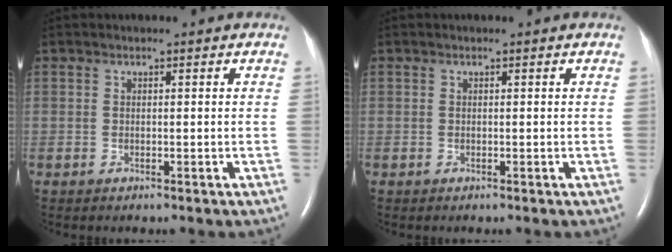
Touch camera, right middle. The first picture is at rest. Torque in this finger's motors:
{"motor_torque": [-0.01, -0.02, 0.00, 0.00]}